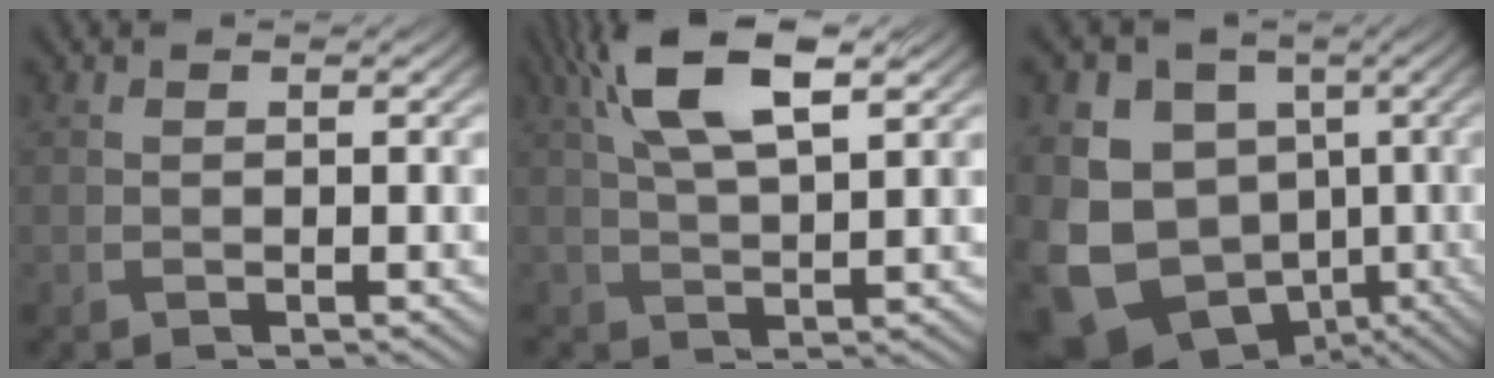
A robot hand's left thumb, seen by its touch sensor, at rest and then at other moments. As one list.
[{"total": 8.7, "force": [4.1, 3.2, 7.0], "torque": [-0.148, 0.019, 0.076]}, {"total": 15.4, "force": [-2.9, 13.2, 7.3], "torque": [-0.191, -0.033, -0.047]}]